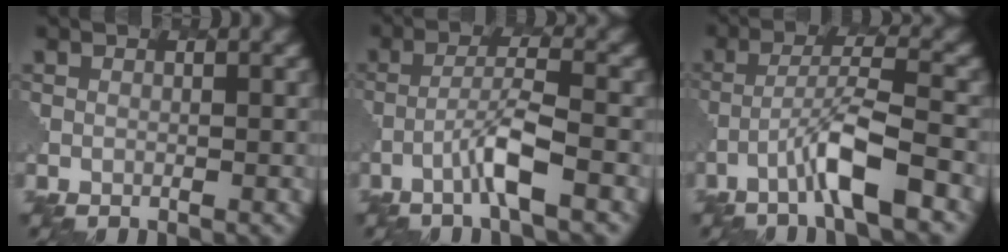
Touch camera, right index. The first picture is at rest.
{"total": 3.5, "force": [-1.7, 0.1, 3.1], "torque": [-0.059, 0.012, -0.040]}
{"total": 5.0, "force": [-2.8, 0.5, 4.1], "torque": [-0.075, 0.009, -0.053]}